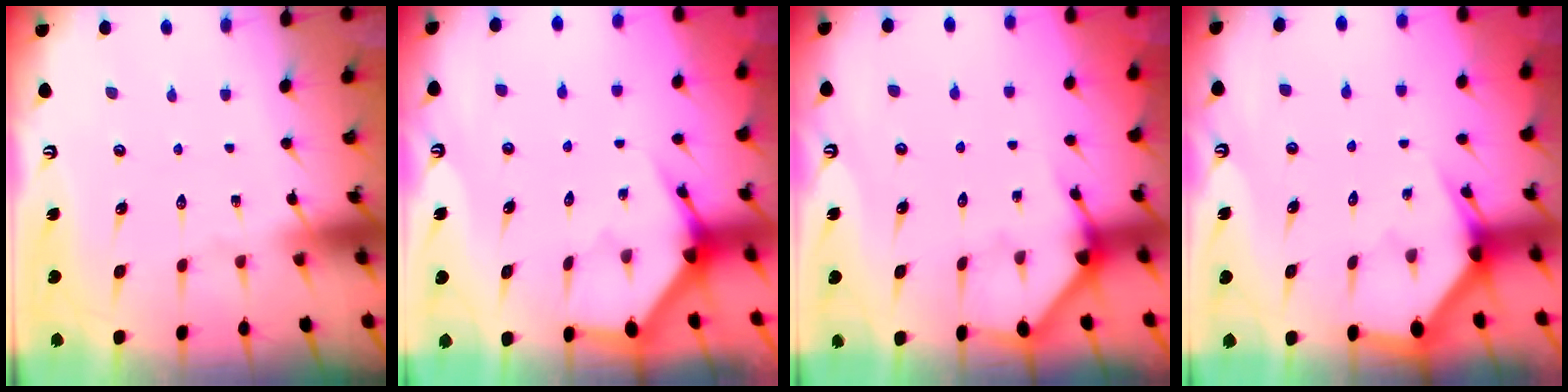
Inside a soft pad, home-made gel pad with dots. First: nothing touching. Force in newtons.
{"total": 3.5, "press": 3.5, "slide": 0.3}
{"total": 2.3, "press": 2.3, "slide": 0.2}
{"total": 2.6, "press": 2.6, "slide": 0.1}